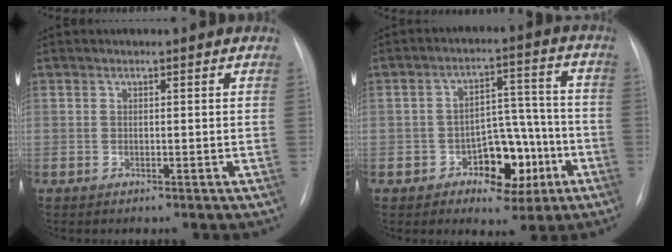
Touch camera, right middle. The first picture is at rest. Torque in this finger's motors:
{"motor_torque": [1.09, -1.05, 0.25, 0.06]}